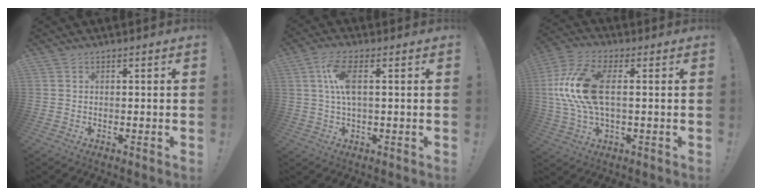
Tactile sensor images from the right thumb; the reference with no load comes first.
{"total": 8.5, "force": [1.7, 2.7, 7.9], "torque": [-0.161, -0.002, 0.029]}
{"total": 16.8, "force": [1.7, 8.2, 14.6], "torque": [-0.296, -0.001, 0.032]}